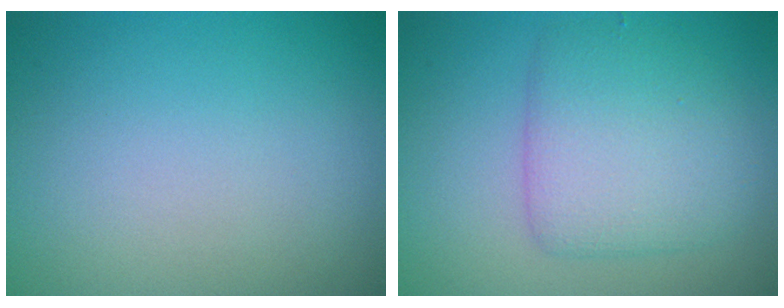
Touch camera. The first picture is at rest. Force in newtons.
{"total": 4.6, "press": 4.6, "slide": 0.1}